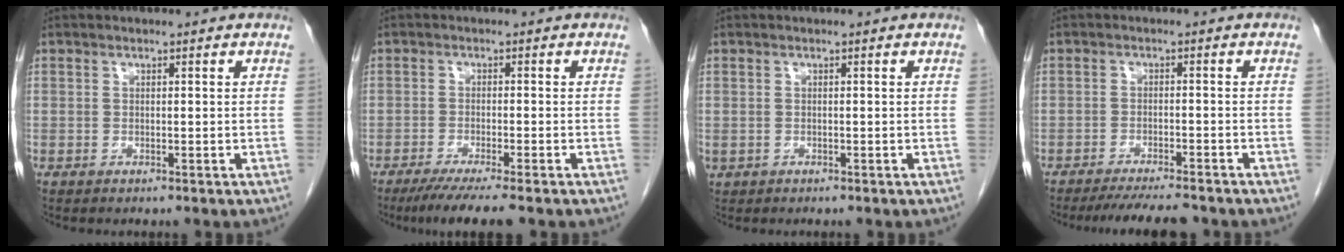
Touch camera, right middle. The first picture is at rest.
{"total": 7.0, "force": [-5.4, -0.1, 4.4], "torque": [-0.063, -0.017, -0.085]}
{"total": 0.7, "force": [-0.3, 0.6, 0.2], "torque": [-0.006, 0.003, 0.002]}
{"total": 7.8, "force": [-7.0, 0.7, 3.3], "torque": [-0.041, -0.014, -0.107]}